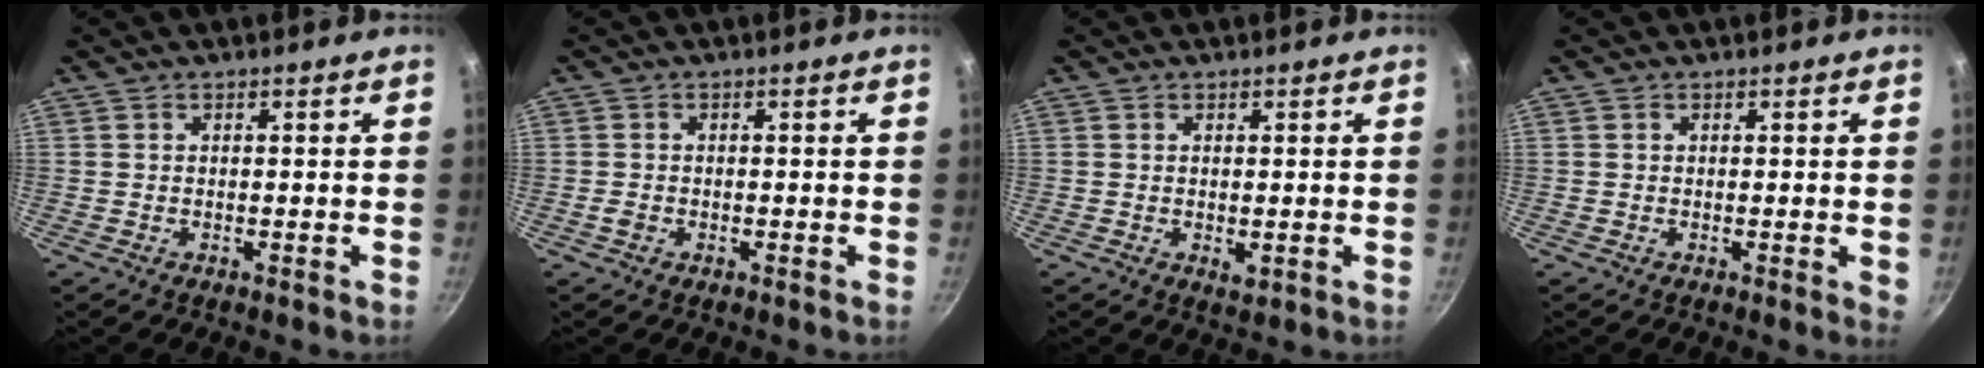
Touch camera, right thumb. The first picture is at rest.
{"total": 1.1, "force": [-0.5, 0.8, 0.6], "torque": [-0.014, 0.003, -0.011]}
{"total": 1.5, "force": [0.0, 0.8, 1.3], "torque": [-0.020, -0.004, 0.001]}
{"total": 1.4, "force": [0.1, 0.6, 1.2], "torque": [-0.010, -0.001, -0.001]}